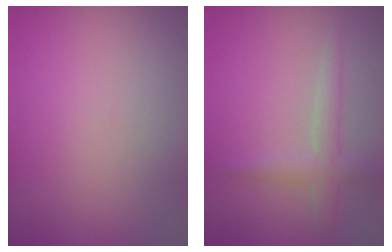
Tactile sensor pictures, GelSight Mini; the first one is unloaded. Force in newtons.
{"total": 2.3, "press": 2.3, "slide": 0.1}